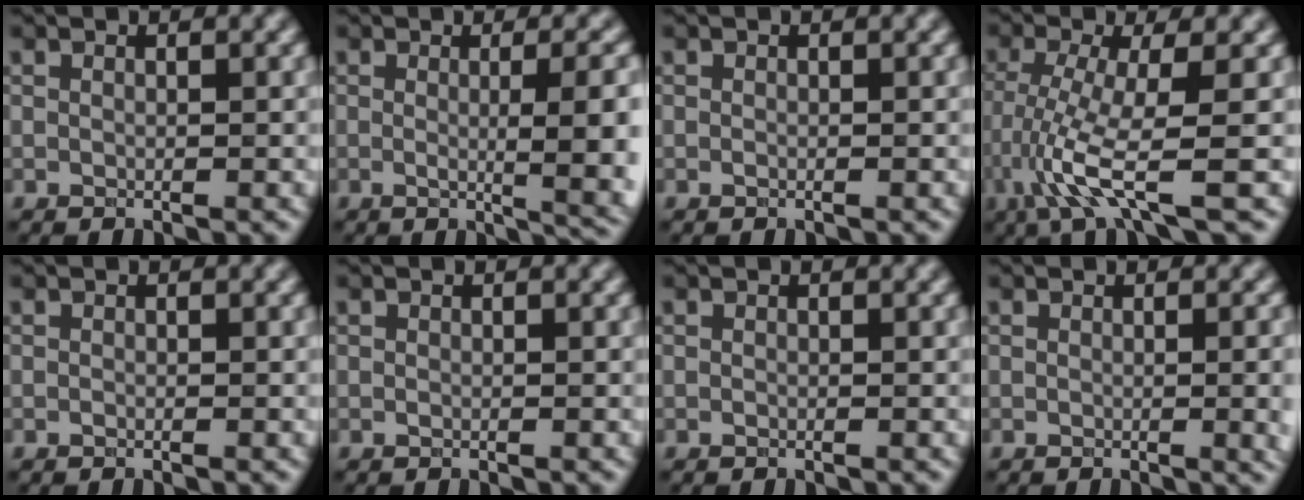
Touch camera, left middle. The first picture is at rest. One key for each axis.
{"total": 7.4, "fx": -0.4, "fy": 2.2, "fz": 7.1, "tx": -0.073, "ty": -0.002, "tz": 0.006}
{"total": 0.0}
{"total": 6.4, "fx": -2.7, "fy": 0.8, "fz": 5.7, "tx": -0.129, "ty": -0.008, "tz": -0.045}
{"total": 0.0}
{"total": 0.0}
{"total": 0.0}
{"total": 3.1, "fx": -0.2, "fy": 1.2, "fz": 2.9, "tx": -0.017, "ty": 0.008, "tz": 0.003}